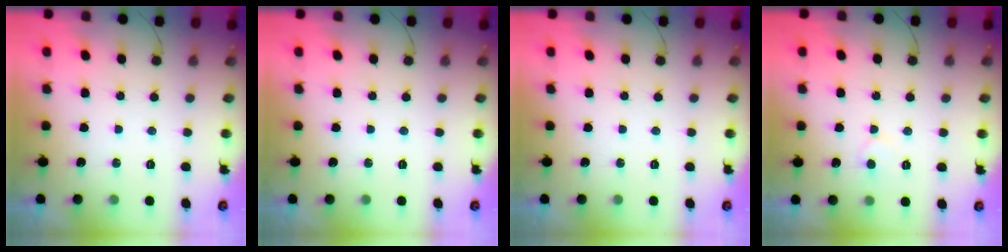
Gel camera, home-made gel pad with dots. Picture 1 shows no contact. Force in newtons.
{"total": 0.0}
{"total": 0.0}
{"total": 5.6, "press": 5.6, "slide": 0.6}